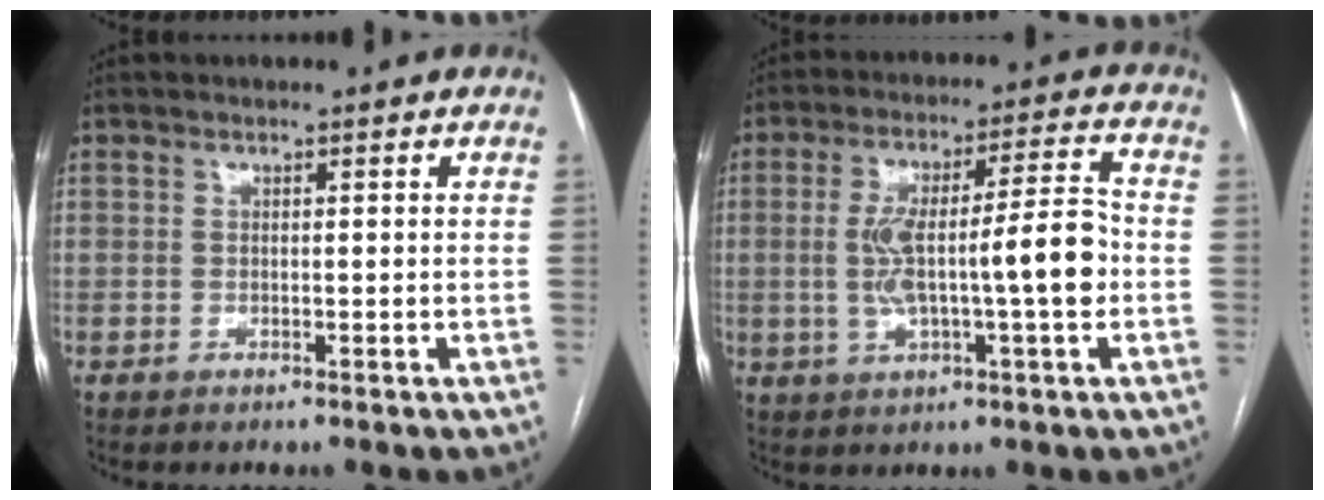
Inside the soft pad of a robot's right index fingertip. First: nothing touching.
{"total": 12.7, "force": [-1.3, 1.7, 12.6], "torque": [-0.223, 0.023, -0.016]}